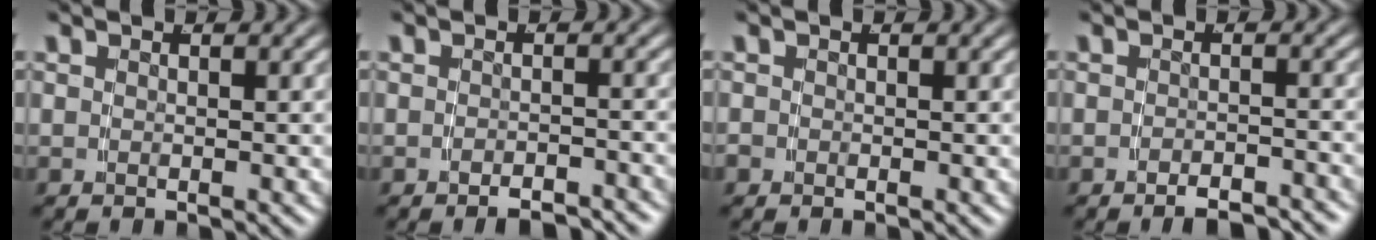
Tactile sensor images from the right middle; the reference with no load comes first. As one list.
[{"total": 2.8, "force": [-2.7, 0.1, 0.6], "torque": [-0.005, 0.000, -0.044]}, {"total": 0.6, "force": [-0.4, 0.5, 0.1], "torque": [-0.001, -0.004, -0.006]}, {"total": 3.3, "force": [-3.2, 0.1, 0.9], "torque": [-0.007, 0.001, -0.052]}]